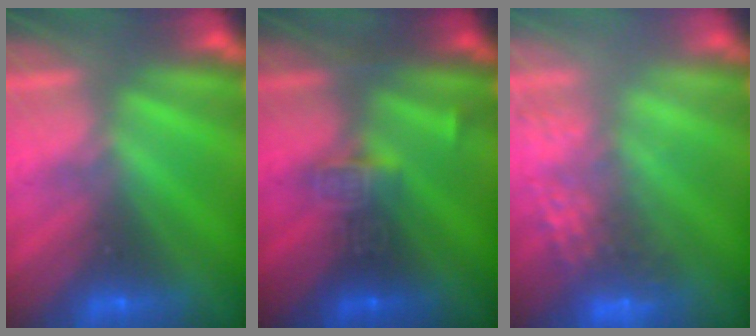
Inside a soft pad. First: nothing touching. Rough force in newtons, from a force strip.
{"total": 2.9}
{"total": 9.1}